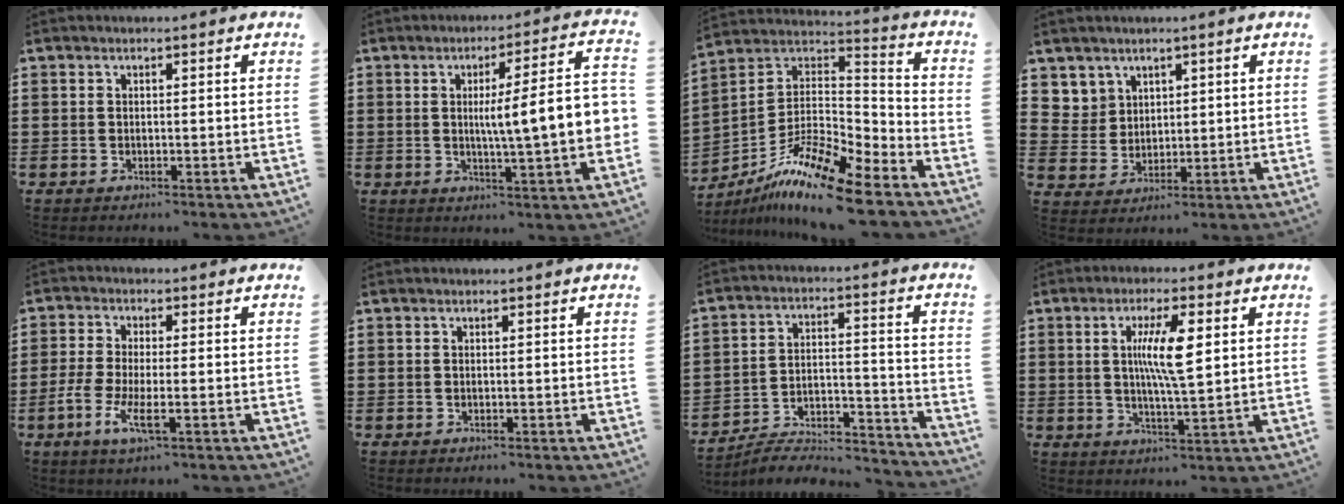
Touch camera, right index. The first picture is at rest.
{"total": 10.0, "force": [0.1, 0.9, 9.9], "torque": [-0.161, -0.009, -0.006]}
{"total": 12.8, "force": [-10.0, 1.4, 7.9], "torque": [-0.158, 0.013, -0.195]}
{"total": 4.8, "force": [2.8, 3.9, 0.2], "torque": [-0.026, 0.008, 0.054]}
{"total": 5.5, "force": [-2.1, 1.3, 4.9], "torque": [-0.112, -0.011, -0.044]}
{"total": 0.0}
{"total": 5.0, "force": [-4.8, 0.7, 1.2], "torque": [-0.020, 0.000, -0.097]}
{"total": 7.6, "force": [1.8, 1.3, 7.2], "torque": [-0.142, 0.004, 0.026]}